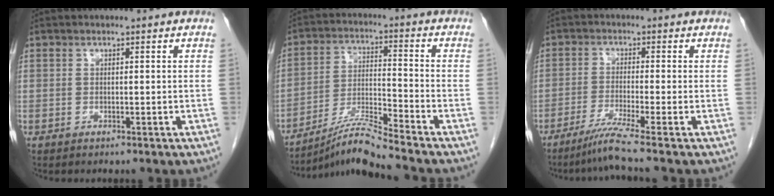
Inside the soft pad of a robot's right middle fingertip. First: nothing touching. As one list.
[{"total": 8.4, "force": [-7.5, -2.2, 3.0], "torque": [-0.059, -0.016, -0.139]}, {"total": 5.3, "force": [-4.0, -2.1, 2.9], "torque": [-0.056, -0.024, -0.080]}]